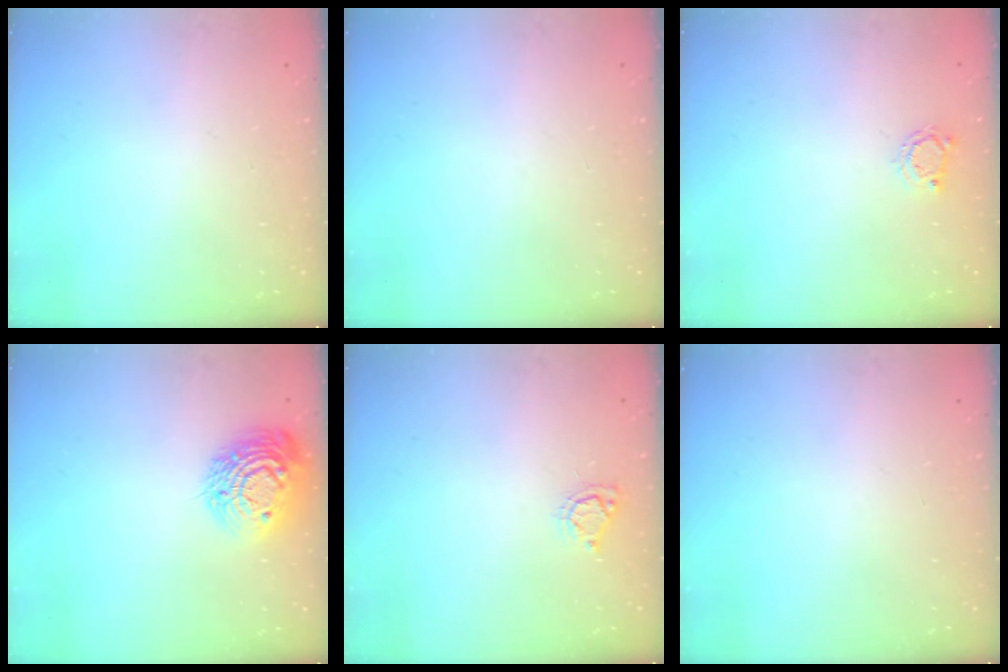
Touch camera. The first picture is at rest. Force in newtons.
{"total": 0.0}
{"total": 2.8, "press": 2.7, "slide": 0.4}
{"total": 15.1, "press": 15.1, "slide": 0.7}
{"total": 6.1, "press": 6.1, "slide": 0.3}
{"total": 0.0}